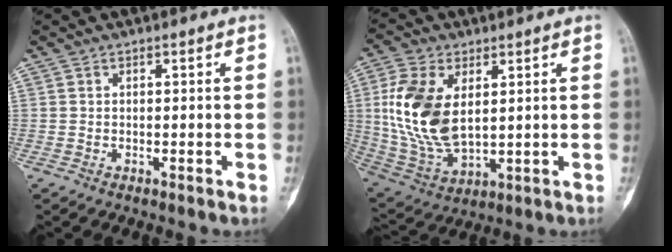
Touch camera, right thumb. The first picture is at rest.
{"total": 15.9, "force": [3.1, 9.0, 12.7], "torque": [-0.256, -0.016, 0.072]}